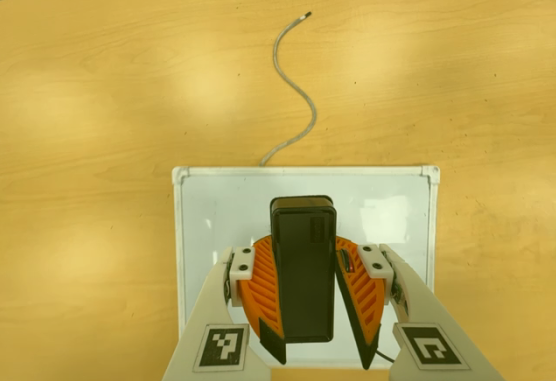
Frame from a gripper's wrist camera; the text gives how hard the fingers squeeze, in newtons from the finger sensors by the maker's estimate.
{"total": 8.7, "left": 8.9, "right": 8.6}